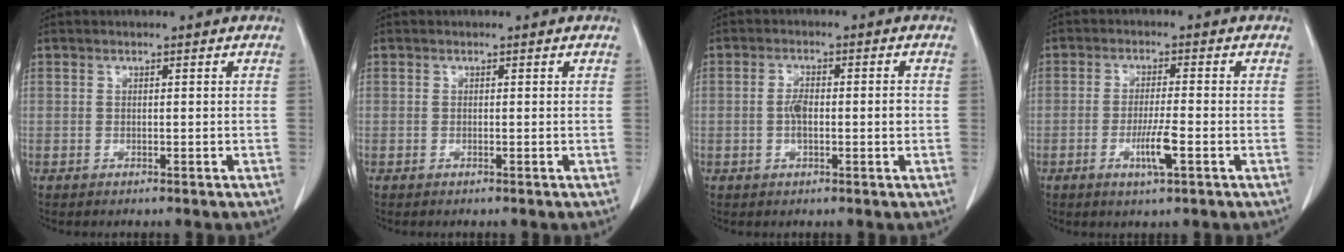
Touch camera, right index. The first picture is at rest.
{"total": 0.0}
{"total": 4.2, "force": [-0.4, 1.4, 4.0], "torque": [-0.081, 0.006, -0.007]}
{"total": 4.9, "force": [-1.9, 0.2, 4.6], "torque": [-0.086, -0.008, -0.034]}